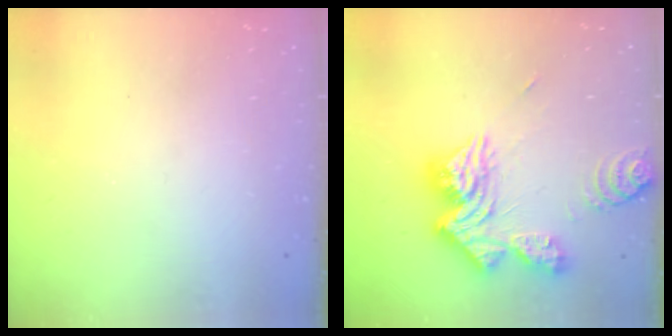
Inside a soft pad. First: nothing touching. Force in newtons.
{"total": 18.5, "press": 18.4, "slide": 1.6}